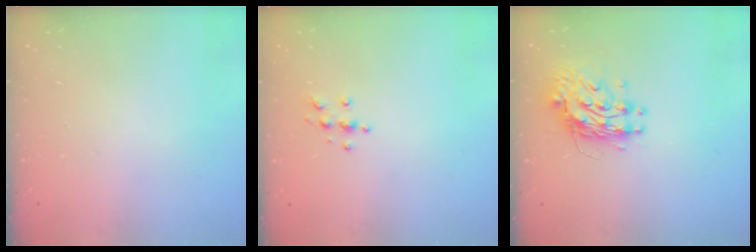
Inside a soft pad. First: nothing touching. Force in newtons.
{"total": 5.4, "press": 5.4, "slide": 0.7}
{"total": 10.8, "press": 10.7, "slide": 0.9}